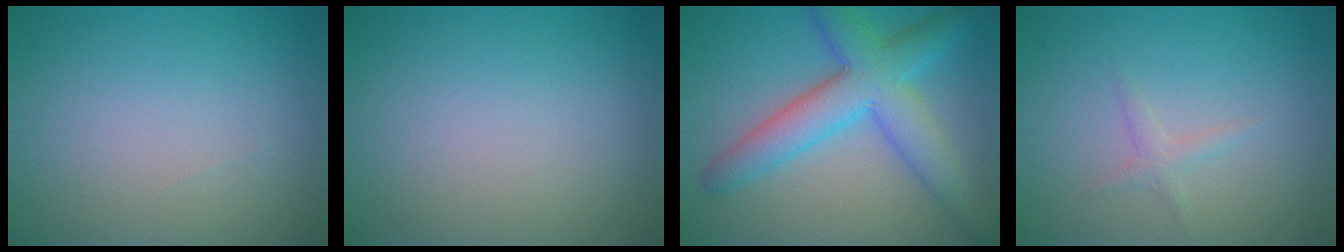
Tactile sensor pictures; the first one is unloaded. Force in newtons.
{"total": 0.0}
{"total": 7.0, "press": 7.0, "slide": 0.1}
{"total": 1.0, "press": 1.0, "slide": 0.0}